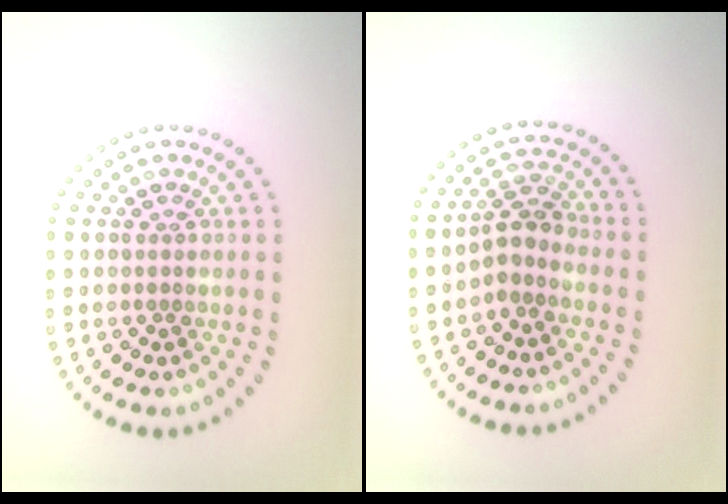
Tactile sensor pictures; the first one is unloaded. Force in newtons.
{"total": 2.7, "press": 2.1, "slide": 1.7}